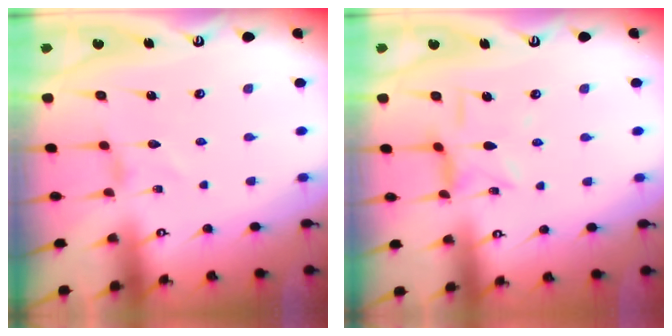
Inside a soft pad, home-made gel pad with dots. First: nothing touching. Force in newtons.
{"total": 4.3, "press": 4.3, "slide": 0.4}